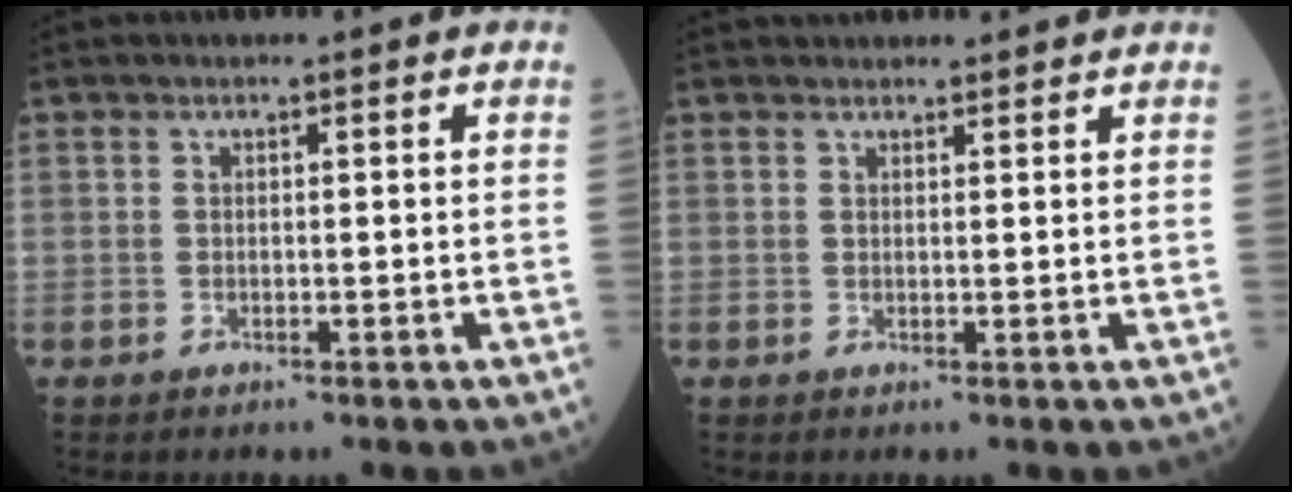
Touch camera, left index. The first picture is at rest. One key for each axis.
{"total": 5.8, "fx": 5.5, "fy": 1.3, "fz": 1.3, "tx": -0.008, "ty": 0.032, "tz": 0.066}